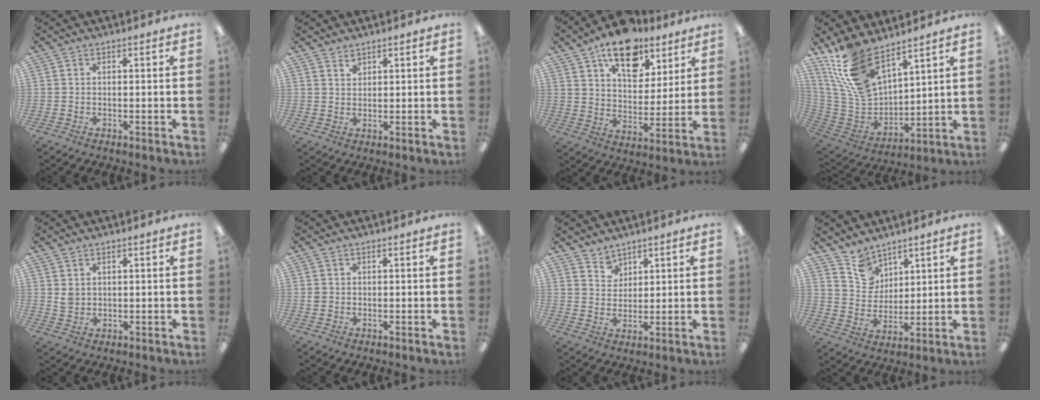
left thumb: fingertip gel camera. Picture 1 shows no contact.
{"total": 1.9, "force": [1.7, 0.8, 0.2], "torque": [0.003, -0.007, 0.031]}
{"total": 16.5, "force": [10.9, 9.0, 8.6], "torque": [-0.118, -0.057, 0.190]}
{"total": 16.4, "force": [11.7, 7.4, 8.8], "torque": [-0.226, -0.056, 0.221]}
{"total": 2.5, "force": [1.2, 1.9, 1.1], "torque": [-0.015, 0.000, 0.020]}
{"total": 0.9, "force": [0.0, 0.9, 0.2], "torque": [-0.005, 0.005, -0.001]}
{"total": 4.0, "force": [3.4, 2.2, -0.1], "torque": [-0.002, -0.017, 0.064]}
{"total": 8.2, "force": [6.5, 5.0, 0.8], "torque": [-0.035, -0.035, 0.128]}